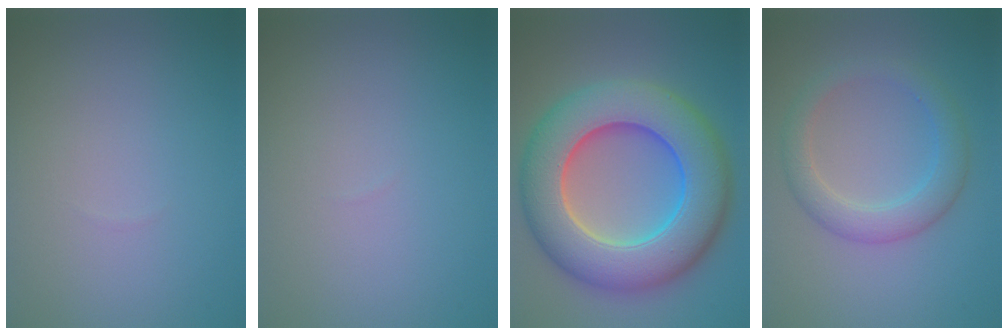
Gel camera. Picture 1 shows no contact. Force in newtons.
{"total": 0.0}
{"total": 12.6, "press": 12.5, "slide": 0.5}
{"total": 3.5, "press": 3.5, "slide": 0.2}